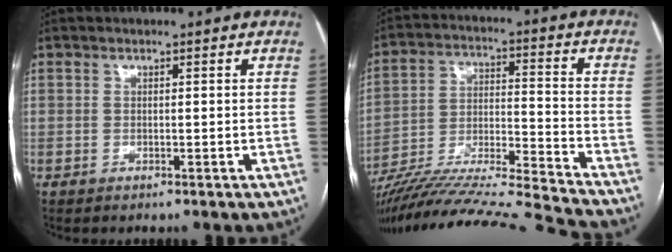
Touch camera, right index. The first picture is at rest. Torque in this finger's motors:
{"motor_torque": [-0.43, -1.70, 0.13, 0.07]}